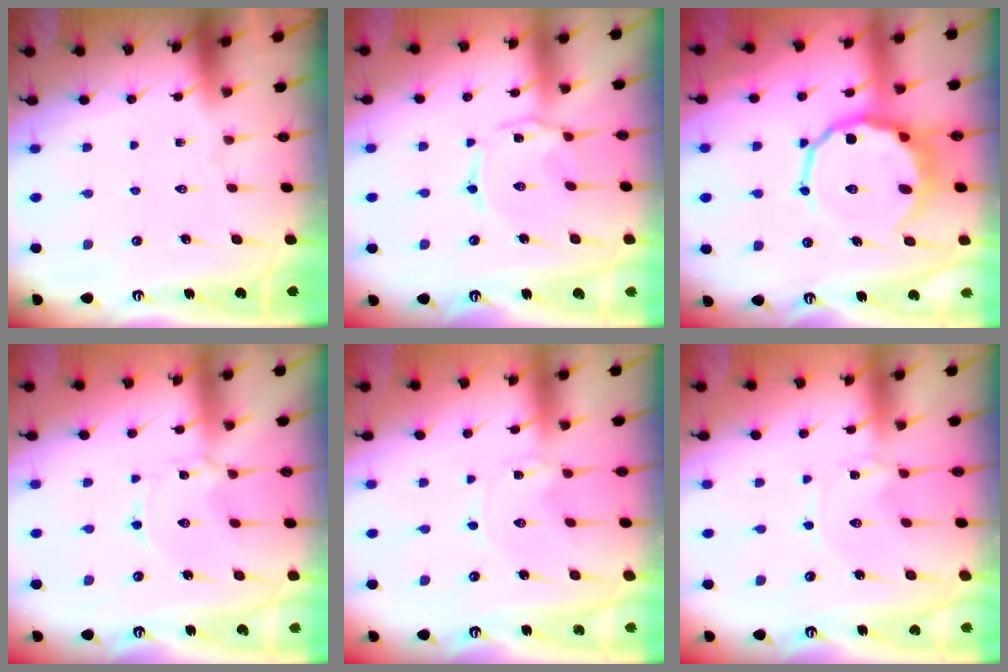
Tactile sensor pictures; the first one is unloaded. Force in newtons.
{"total": 2.1, "press": 2.0, "slide": 0.4}
{"total": 11.3, "press": 10.8, "slide": 3.3}
{"total": 0.8, "press": 0.8, "slide": 0.2}
{"total": 0.0}
{"total": 0.0}